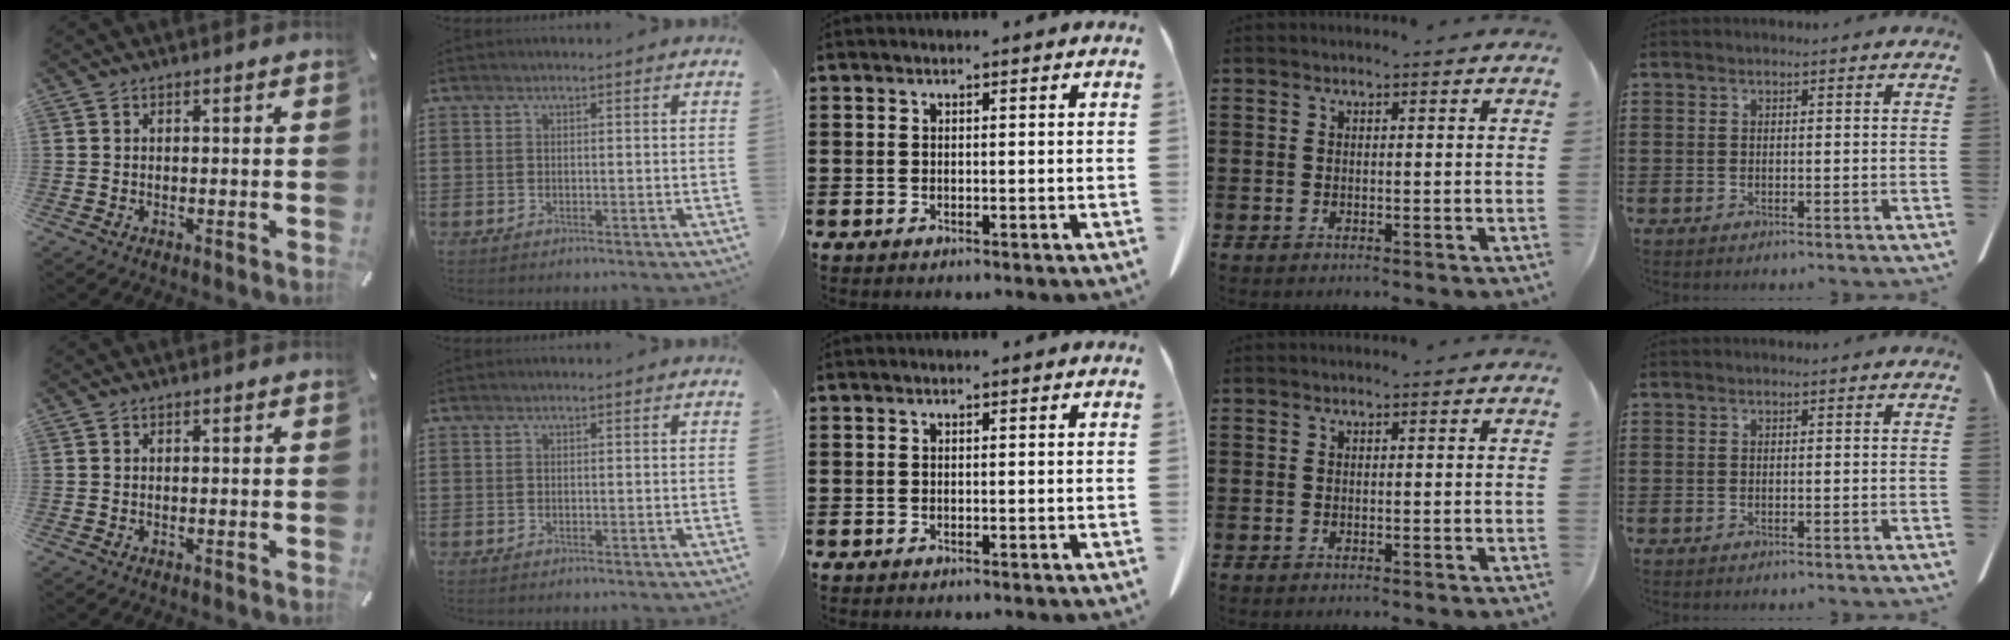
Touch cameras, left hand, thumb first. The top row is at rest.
{}